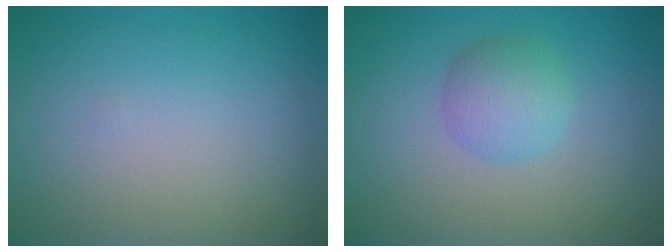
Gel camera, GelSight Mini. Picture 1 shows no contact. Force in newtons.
{"total": 2.9, "press": 2.9, "slide": 0.0}